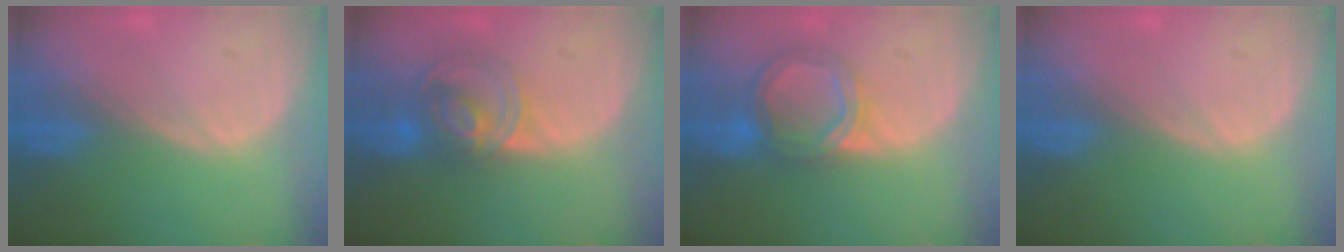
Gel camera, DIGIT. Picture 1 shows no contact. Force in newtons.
{"total": 7.4, "press": 6.2, "slide": 4.2}
{"total": 6.5, "press": 5.7, "slide": 3.0}
{"total": 0.0}